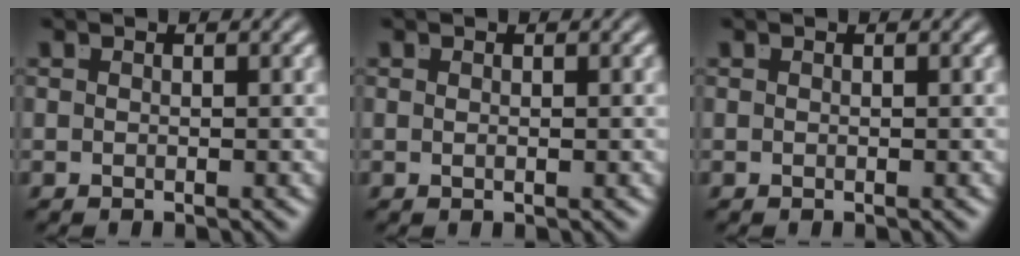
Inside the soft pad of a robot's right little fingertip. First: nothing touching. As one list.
[{"total": 0.6, "force": [-0.1, -0.5, 0.3], "torque": [-0.007, -0.006, 0.002]}, {"total": 0.0}]